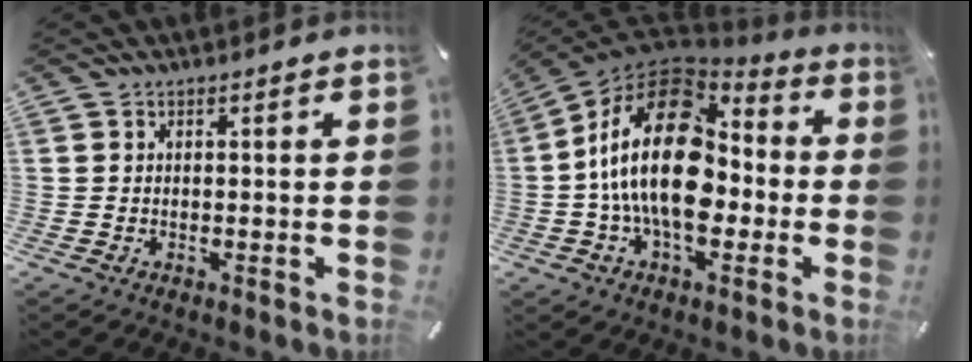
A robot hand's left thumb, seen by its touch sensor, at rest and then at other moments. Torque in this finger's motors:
{"motor_torque": [1.61, 3.40, 0.96, -0.04, 1.06]}